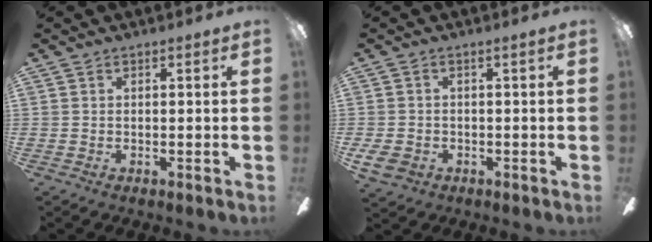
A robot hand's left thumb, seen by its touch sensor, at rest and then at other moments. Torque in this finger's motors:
{"motor_torque": [-0.19, 2.83, 1.02, 0.61, 0.08]}